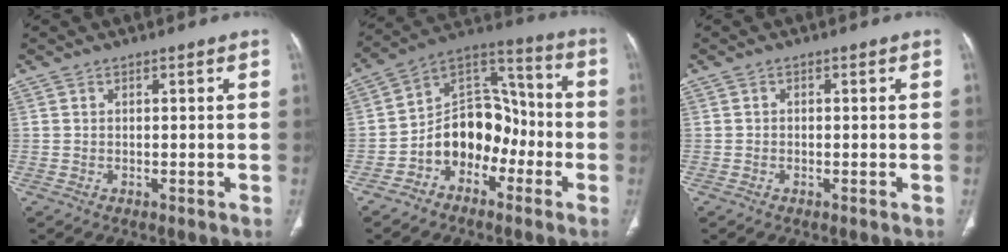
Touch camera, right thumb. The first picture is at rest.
{"total": 13.5, "force": [-5.0, 10.0, 7.6], "torque": [-0.075, 0.076, -0.095]}
{"total": 0.0}